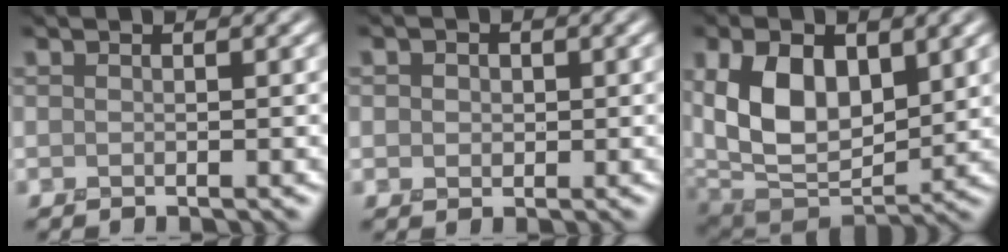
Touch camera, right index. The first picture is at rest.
{"total": 1.8, "force": [0.3, 1.6, 0.9], "torque": [-0.019, 0.008, 0.000]}
{"total": 9.9, "force": [1.8, 5.7, 7.9], "torque": [-0.162, -0.005, 0.028]}